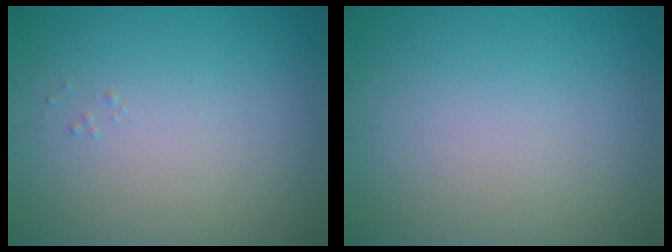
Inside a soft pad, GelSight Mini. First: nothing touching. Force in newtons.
{"total": 0.0}